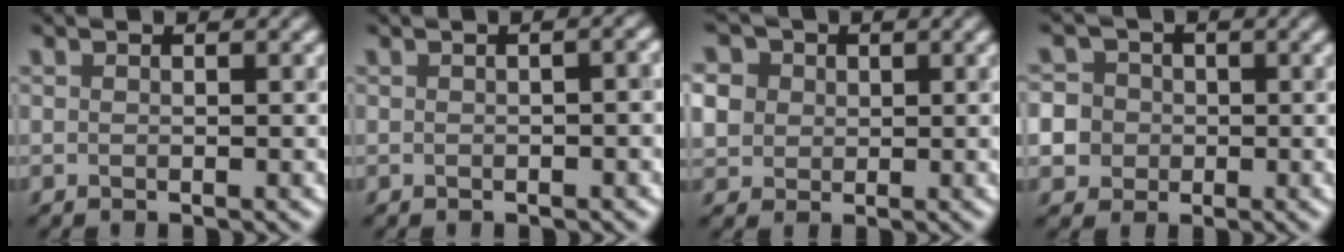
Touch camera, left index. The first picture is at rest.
{"total": 2.8, "force": [0.1, 1.2, 2.5], "torque": [-0.016, 0.006, 0.003]}
{"total": 7.0, "force": [2.3, 5.8, 3.2], "torque": [-0.078, 0.025, 0.030]}
{"total": 8.3, "force": [-1.2, 7.9, 2.4], "torque": [-0.059, 0.014, -0.043]}